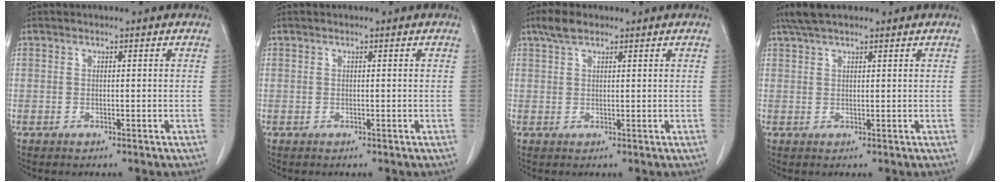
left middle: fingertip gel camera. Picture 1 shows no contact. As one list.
[{"total": 0.0}, {"total": 2.8, "force": [2.1, 1.1, 1.6], "torque": [-0.037, 0.009, 0.040]}, {"total": 4.7, "force": [3.7, 1.1, 2.7], "torque": [-0.054, 0.023, 0.069]}]